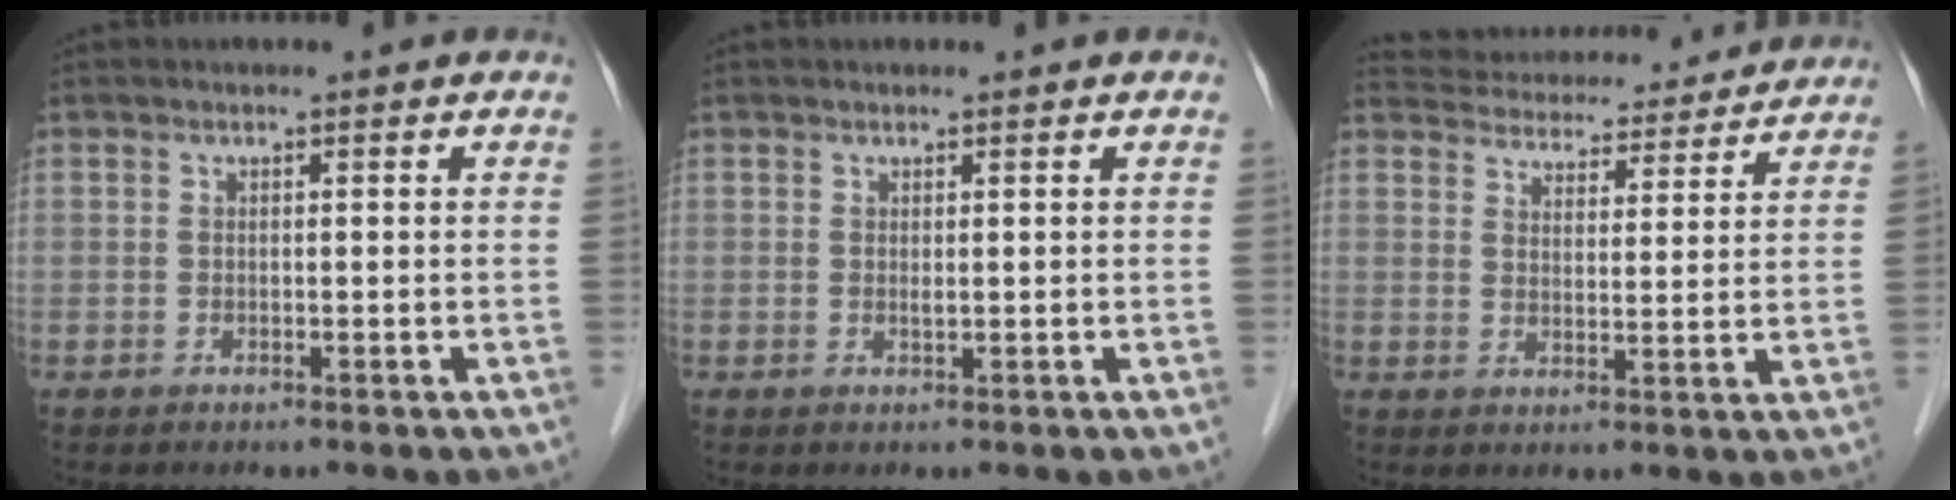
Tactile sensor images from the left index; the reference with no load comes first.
{"total": 0.8, "force": [0.5, 0.2, 0.5], "torque": [-0.013, 0.000, 0.008]}
{"total": 19.0, "force": [17.9, 4.6, 4.2], "torque": [-0.067, 0.024, 0.236]}